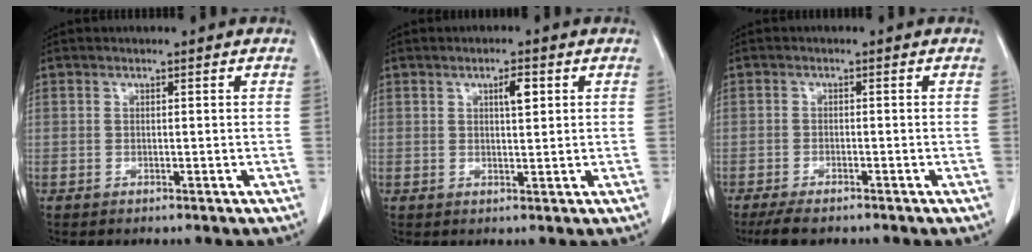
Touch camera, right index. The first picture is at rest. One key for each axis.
{"total": 2.6, "fx": 1.0, "fy": 0.6, "fz": 2.3, "tx": -0.041, "ty": -0.001, "tz": 0.015}
{"total": 4.9, "fx": -4.0, "fy": 1.1, "fz": 2.5, "tx": -0.046, "ty": -0.012, "tz": -0.060}